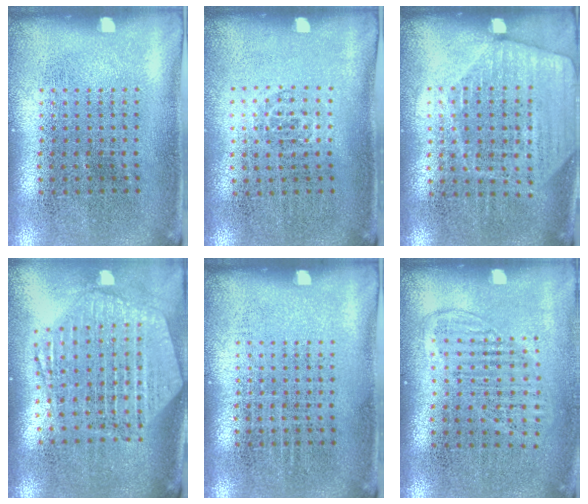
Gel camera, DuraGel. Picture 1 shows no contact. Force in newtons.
{"total": 0.6, "press": 0.4, "slide": 0.5}
{"total": 1.7, "press": 1.5, "slide": 0.7}
{"total": 2.6, "press": 2.2, "slide": 1.5}
{"total": 0.0}
{"total": 1.3, "press": 1.2, "slide": 0.6}